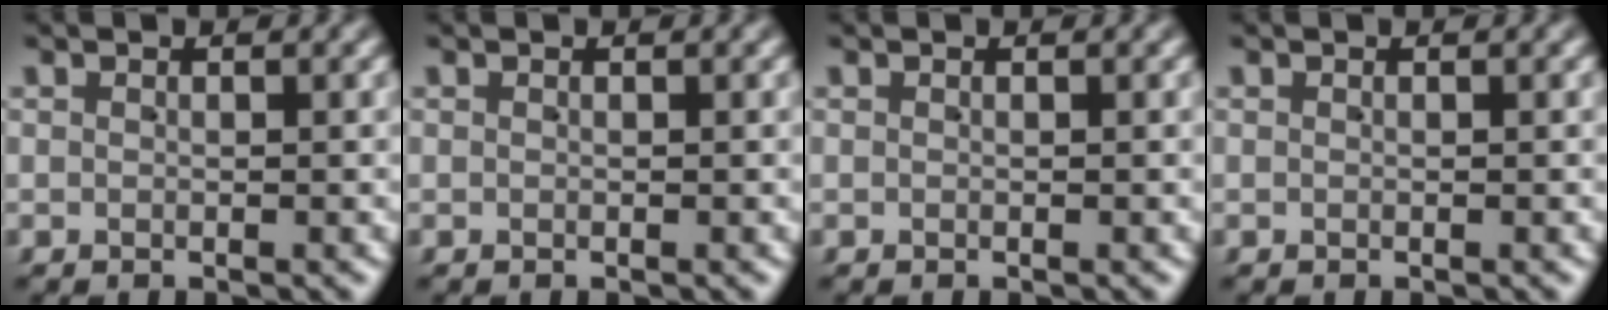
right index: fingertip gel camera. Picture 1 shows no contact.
{"total": 0.0}
{"total": 0.0}
{"total": 0.0}